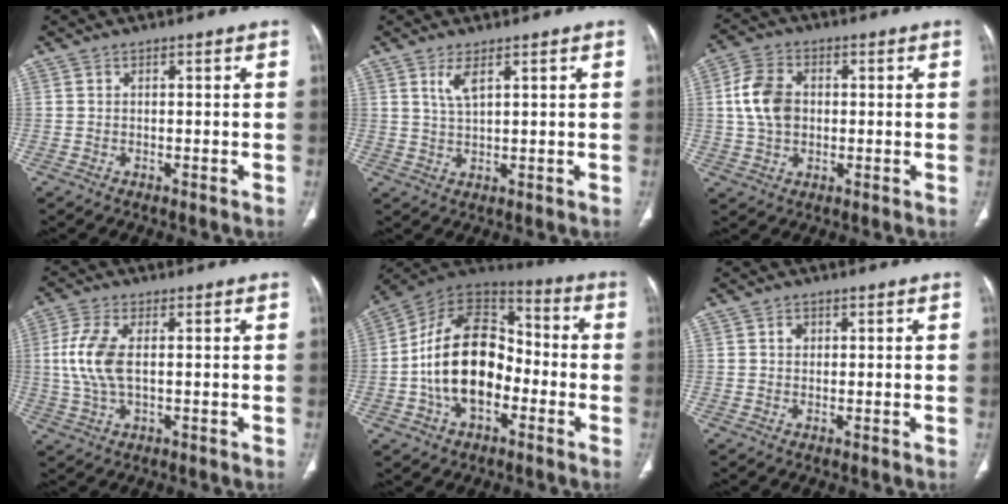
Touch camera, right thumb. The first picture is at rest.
{"total": 3.5, "force": [1.8, 0.9, 2.8], "torque": [-0.062, -0.010, 0.044]}
{"total": 8.7, "force": [0.7, 6.3, 6.0], "torque": [-0.106, 0.011, 0.010]}
{"total": 8.1, "force": [0.5, 3.8, 7.1], "torque": [-0.172, 0.001, 0.010]}
{"total": 19.4, "force": [-3.6, 12.5, 14.4], "torque": [-0.224, 0.046, -0.068]}
{"total": 1.5, "force": [0.5, 1.3, 0.7], "torque": [-0.005, 0.001, 0.006]}